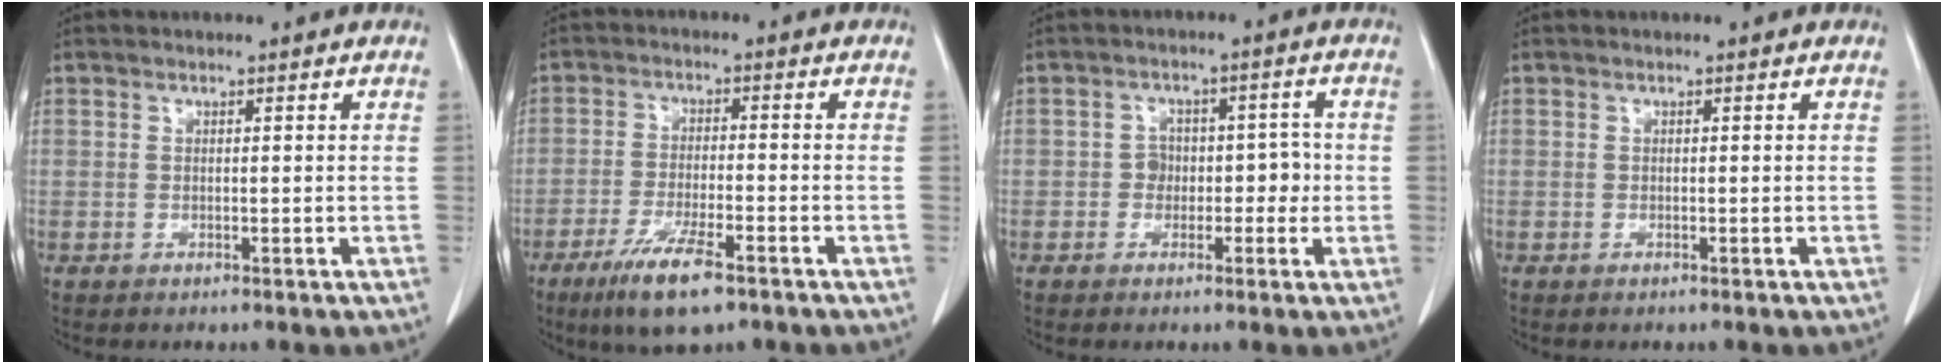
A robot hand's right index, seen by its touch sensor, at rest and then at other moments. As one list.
[{"total": 8.8, "force": [-5.5, 1.3, 6.7], "torque": [-0.126, -0.019, -0.094]}, {"total": 4.3, "force": [-0.7, 3.3, 2.7], "torque": [-0.019, 0.028, -0.008]}, {"total": 0.0}]